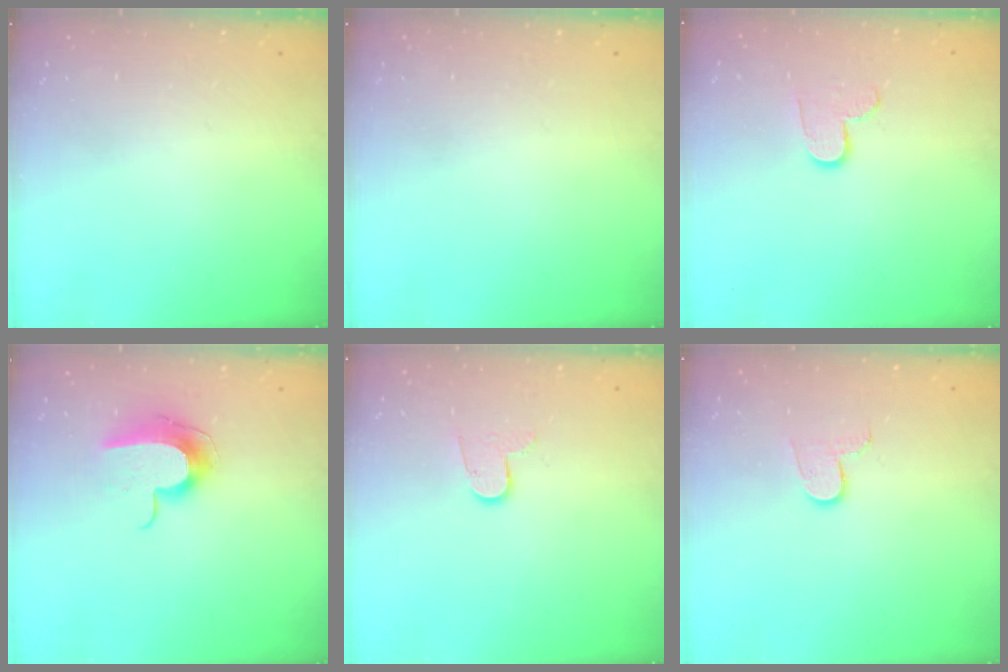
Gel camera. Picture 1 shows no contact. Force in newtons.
{"total": 0.0}
{"total": 6.7, "press": 6.6, "slide": 0.4}
{"total": 9.7, "press": 9.7, "slide": 0.4}
{"total": 7.2, "press": 7.2, "slide": 0.5}
{"total": 5.8, "press": 5.8, "slide": 0.5}